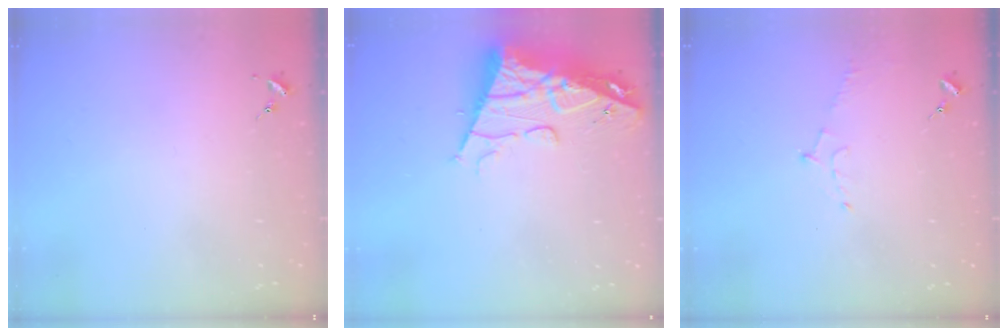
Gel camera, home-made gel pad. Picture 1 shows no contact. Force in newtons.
{"total": 15.2, "press": 15.1, "slide": 1.8}
{"total": 5.7, "press": 5.7, "slide": 0.6}